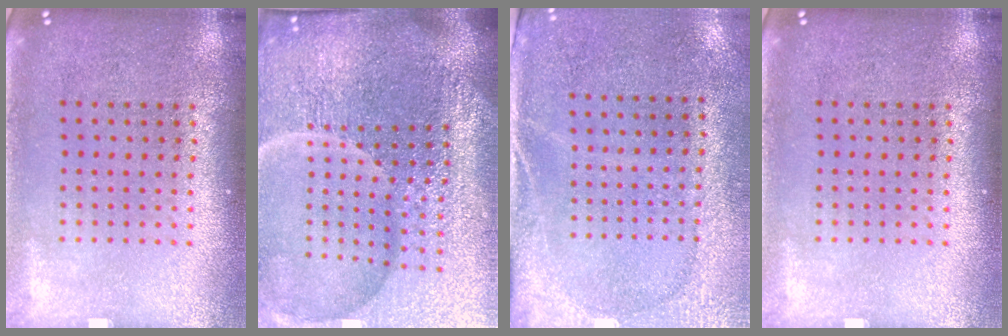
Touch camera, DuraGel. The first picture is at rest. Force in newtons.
{"total": 7.2, "press": 6.4, "slide": 3.4}
{"total": 2.8, "press": 2.3, "slide": 1.6}
{"total": 0.0}